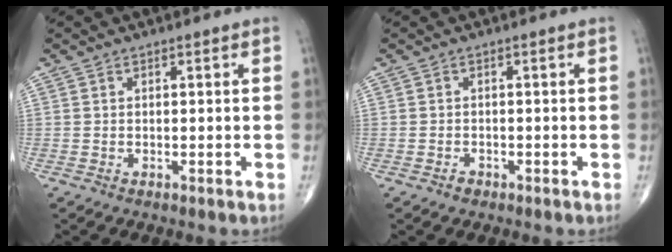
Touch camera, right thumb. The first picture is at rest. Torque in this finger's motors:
{"motor_torque": [-0.04, -0.01, 0.06, 0.09, 0.00]}